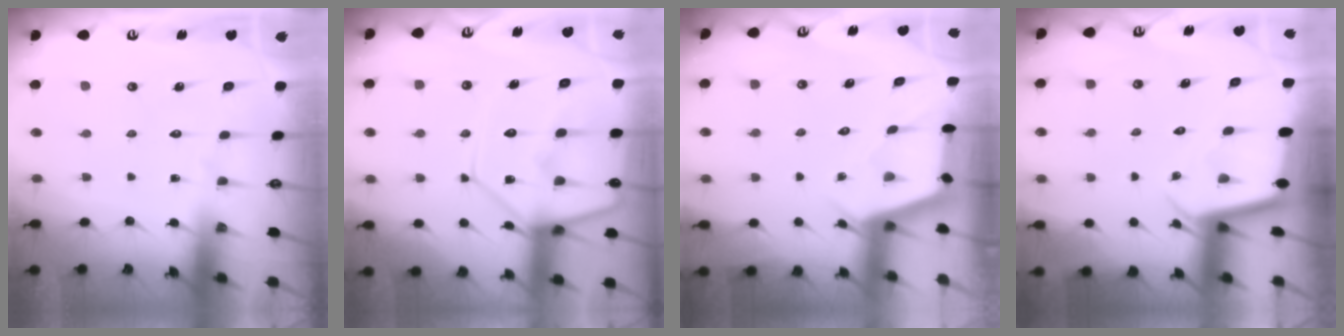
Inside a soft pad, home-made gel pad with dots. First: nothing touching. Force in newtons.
{"total": 14.8, "press": 14.7, "slide": 1.3}
{"total": 2.7, "press": 2.7, "slide": 0.3}
{"total": 2.3, "press": 2.3, "slide": 0.1}